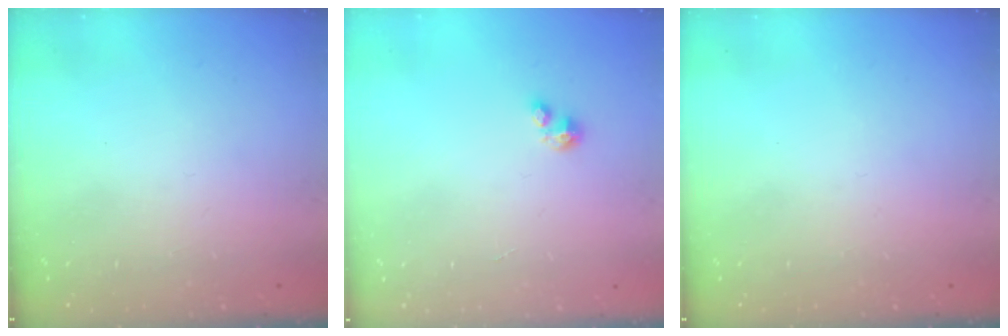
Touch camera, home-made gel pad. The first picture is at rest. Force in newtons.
{"total": 1.7, "press": 1.7, "slide": 0.4}
{"total": 0.0}